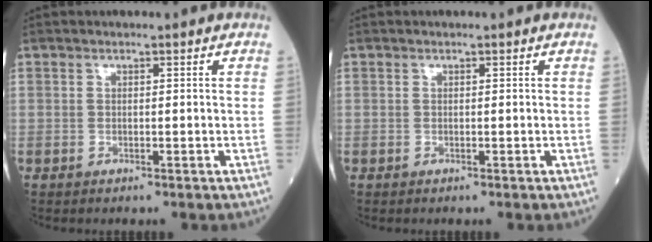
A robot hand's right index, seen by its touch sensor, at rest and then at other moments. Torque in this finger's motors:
{"motor_torque": [0.02, -0.02, -0.01, 0.00]}